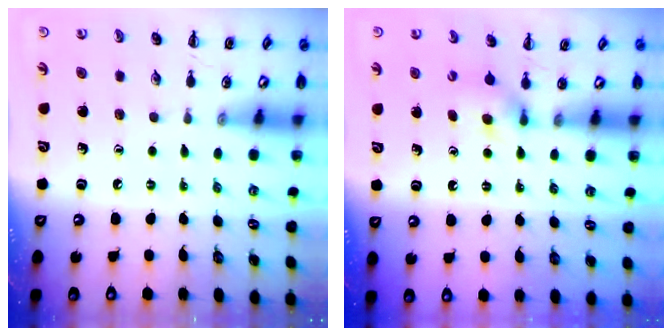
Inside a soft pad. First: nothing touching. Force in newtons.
{"total": 4.5, "press": 4.2, "slide": 1.5}